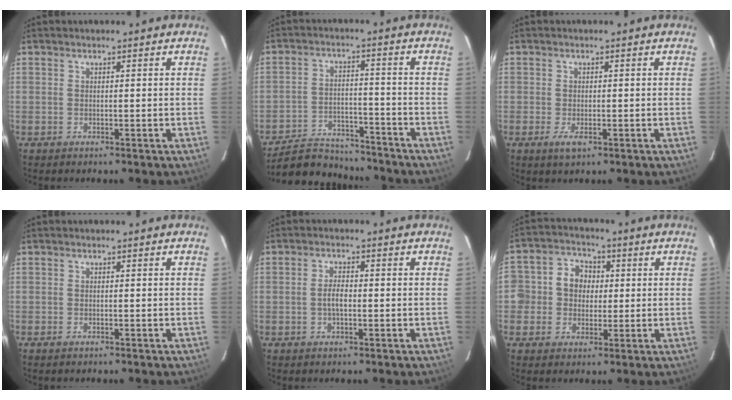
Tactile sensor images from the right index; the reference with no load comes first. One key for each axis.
{"total": 15.1, "fx": -13.6, "fy": 4.7, "fz": 4.5, "tx": -0.115, "ty": 0.008, "tz": -0.202}
{"total": 2.6, "fx": -1.1, "fy": 1.3, "fz": 1.9, "tx": -0.035, "ty": -0.007, "tz": -0.017}
{"total": 0.7, "fx": -0.5, "fy": 0.3, "fz": 0.4, "tx": -0.009, "ty": -0.001, "tz": -0.011}
{"total": 2.8, "fx": -0.5, "fy": 1.1, "fz": 2.5, "tx": -0.048, "ty": 0.004, "tz": -0.009}
{"total": 8.1, "fx": -0.3, "fy": 7.6, "fz": 2.7, "tx": -0.051, "ty": 0.025, "tz": -0.011}